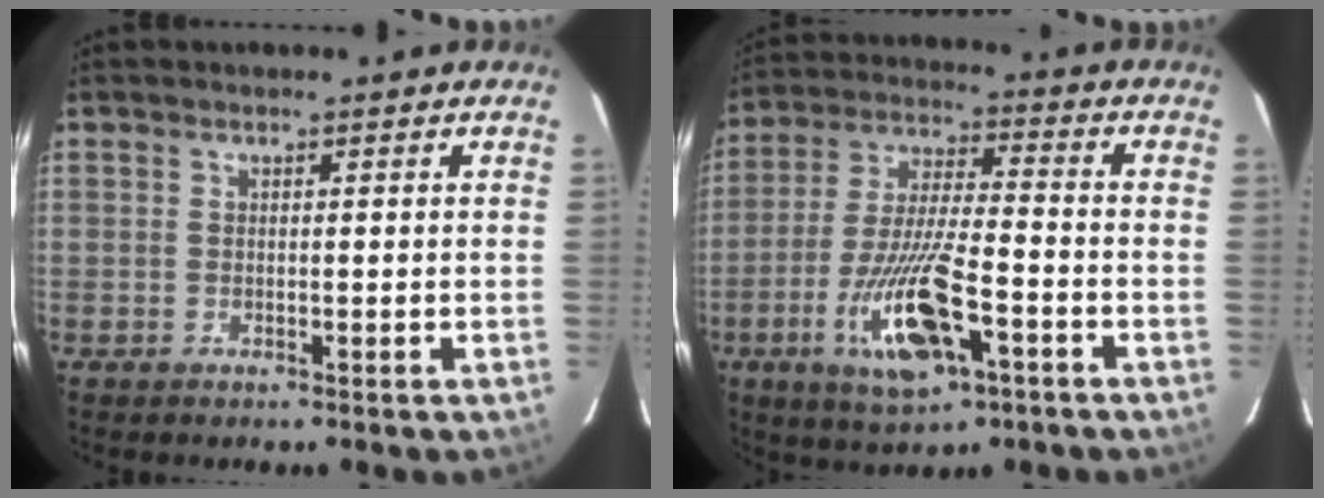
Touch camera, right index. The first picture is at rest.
{"total": 14.2, "force": [-5.9, 3.1, 12.5], "torque": [-0.249, -0.015, -0.099]}